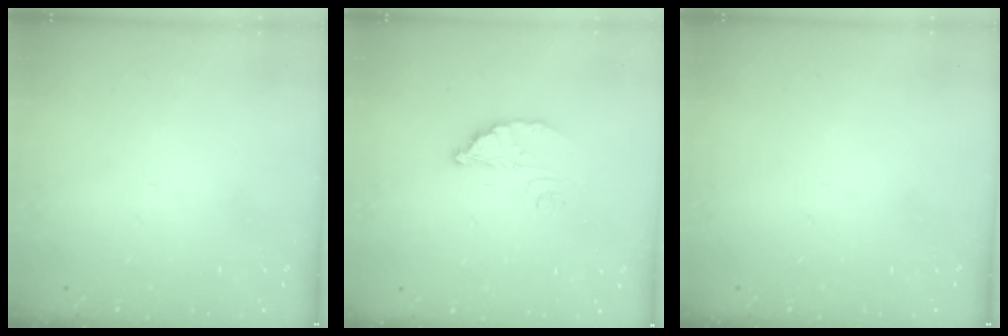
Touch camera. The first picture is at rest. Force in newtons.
{"total": 3.4, "press": 3.4, "slide": 0.2}
{"total": 0.0}